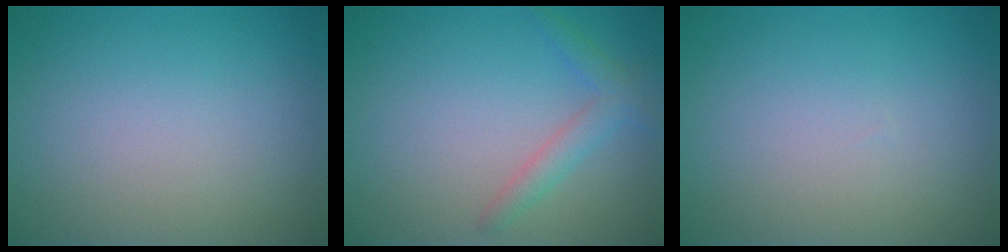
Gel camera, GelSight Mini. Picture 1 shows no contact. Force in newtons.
{"total": 2.2, "press": 2.2, "slide": 0.0}
{"total": 0.0}